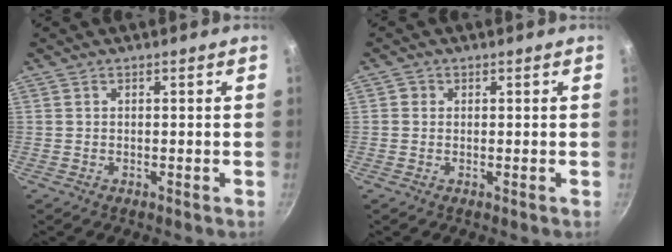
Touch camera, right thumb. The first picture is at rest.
{"total": 1.3, "force": [-0.1, 1.2, 0.4], "torque": [-0.001, 0.003, -0.005]}